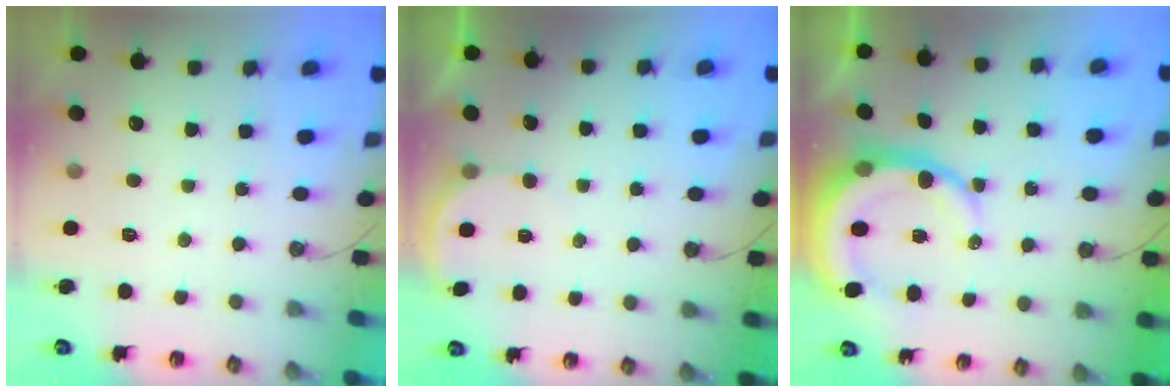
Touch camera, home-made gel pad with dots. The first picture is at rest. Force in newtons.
{"total": 2.2, "press": 2.2, "slide": 0.2}
{"total": 10.8, "press": 10.7, "slide": 1.2}